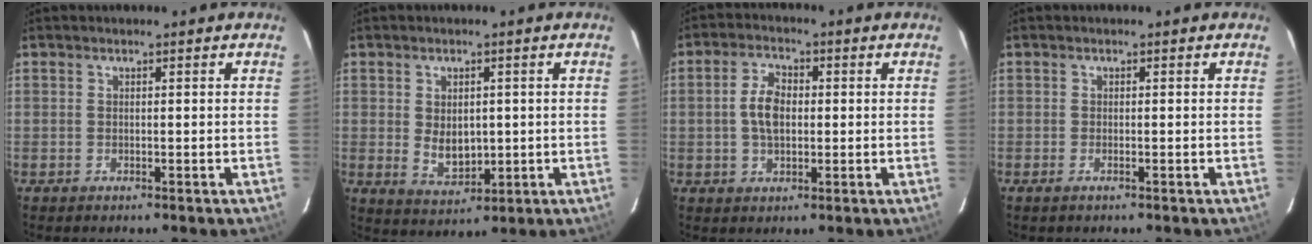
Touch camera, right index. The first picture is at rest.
{"total": 5.9, "force": [0.1, 4.1, 4.2], "torque": [-0.073, -0.008, 0.016]}
{"total": 6.0, "force": [0.2, 3.7, 4.8], "torque": [-0.093, 0.011, 0.006]}
{"total": 0.9, "force": [-0.8, -0.3, 0.3], "torque": [-0.007, -0.001, -0.015]}